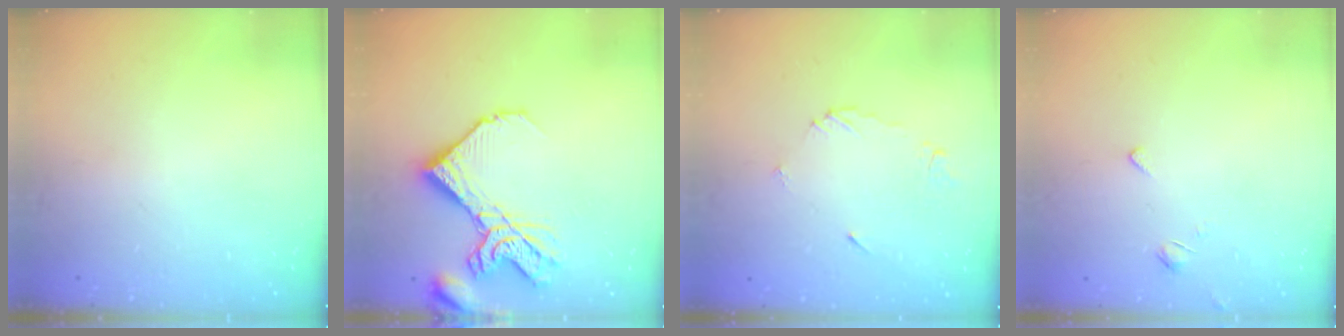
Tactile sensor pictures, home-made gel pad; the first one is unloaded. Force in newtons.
{"total": 14.4, "press": 14.3, "slide": 1.7}
{"total": 4.9, "press": 4.9, "slide": 0.1}
{"total": 1.7, "press": 1.6, "slide": 0.5}